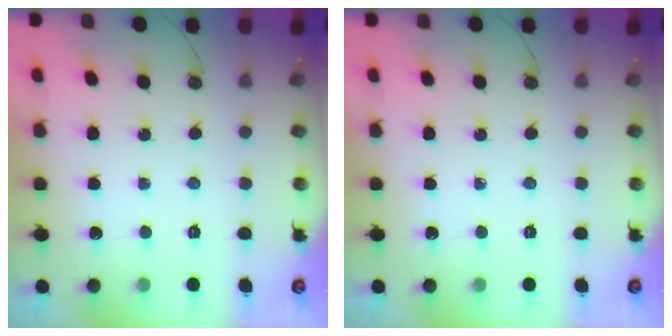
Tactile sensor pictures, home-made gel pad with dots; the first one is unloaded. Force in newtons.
{"total": 0.0}